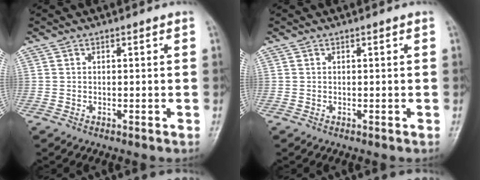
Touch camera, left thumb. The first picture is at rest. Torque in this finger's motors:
{"motor_torque": [-0.05, 0.05, 0.00, 0.00, 0.00]}